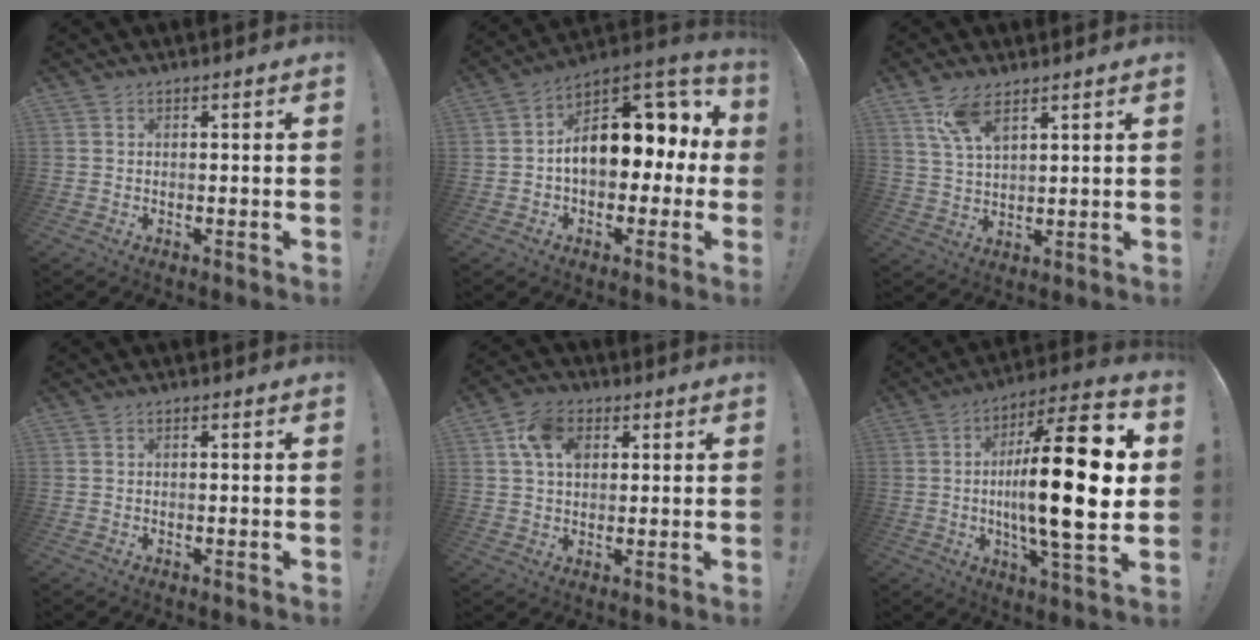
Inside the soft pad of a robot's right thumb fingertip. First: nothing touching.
{"total": 16.8, "force": [1.8, 10.9, 12.7], "torque": [-0.155, -0.002, 0.036]}
{"total": 8.4, "force": [5.5, 3.1, 5.5], "torque": [-0.093, -0.025, 0.102]}
{"total": 0.0}
{"total": 10.1, "force": [3.6, 7.1, 6.1], "torque": [-0.095, 0.003, 0.070]}
{"total": 26.3, "force": [0.7, 6.8, 25.4], "torque": [-0.425, -0.011, -0.002]}